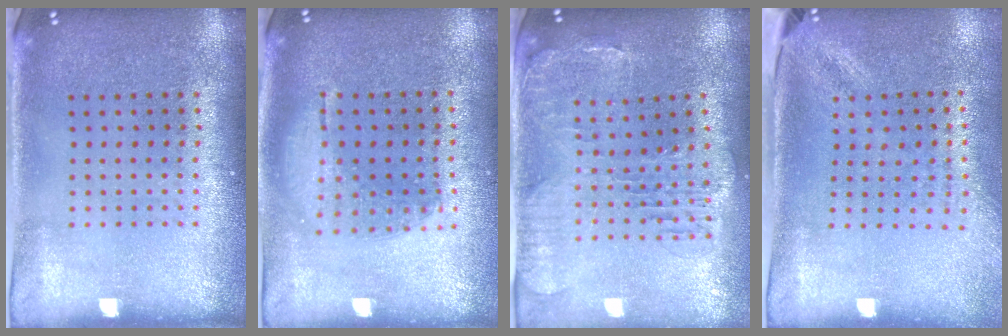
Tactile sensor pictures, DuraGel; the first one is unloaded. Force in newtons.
{"total": 1.3, "press": 1.1, "slide": 0.5}
{"total": 1.4, "press": 1.4, "slide": 0.5}
{"total": 1.8, "press": 1.4, "slide": 1.2}